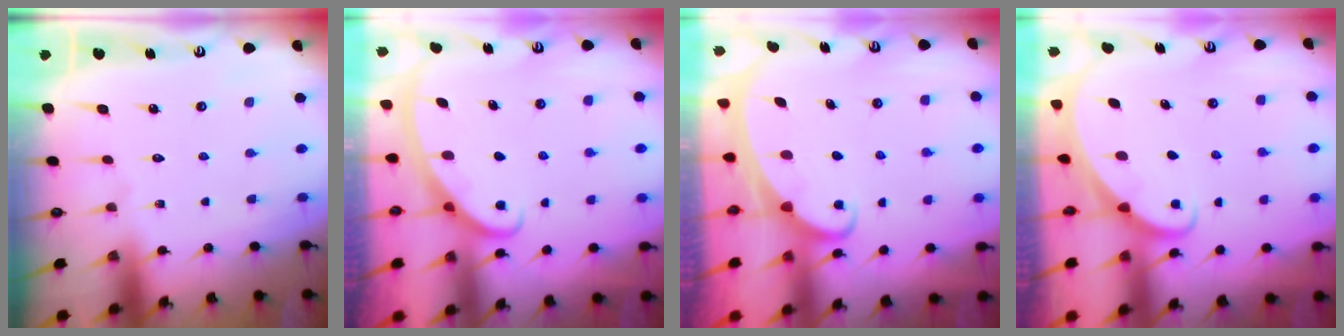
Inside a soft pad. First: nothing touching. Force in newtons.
{"total": 2.8, "press": 2.8, "slide": 0.4}
{"total": 2.1, "press": 2.1, "slide": 0.3}
{"total": 1.6, "press": 1.6, "slide": 0.0}